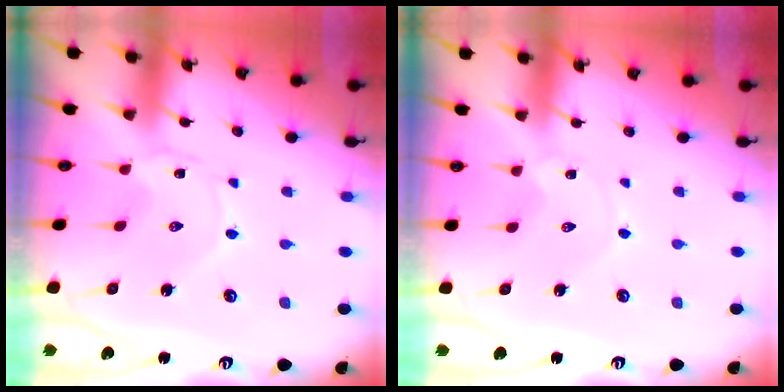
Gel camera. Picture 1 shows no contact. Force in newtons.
{"total": 1.0, "press": 1.0, "slide": 0.2}